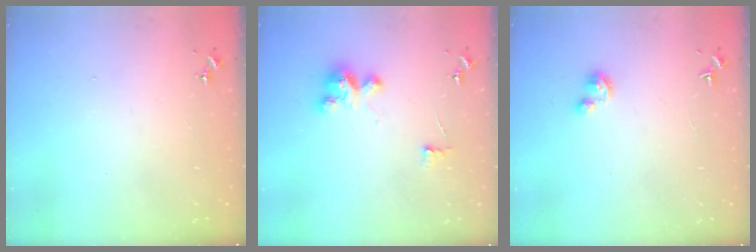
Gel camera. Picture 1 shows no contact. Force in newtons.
{"total": 6.4, "press": 6.4, "slide": 0.2}
{"total": 3.0, "press": 2.9, "slide": 0.3}